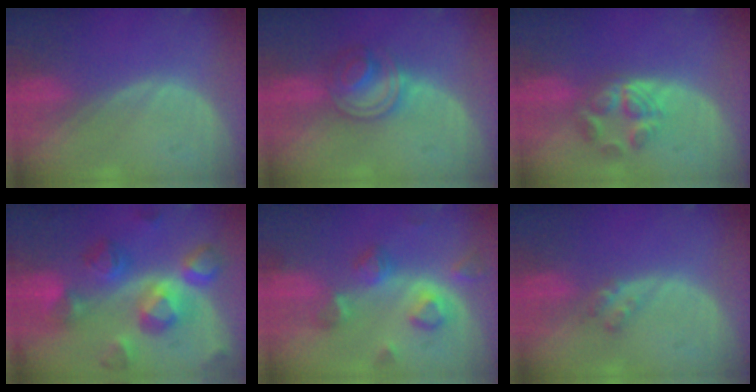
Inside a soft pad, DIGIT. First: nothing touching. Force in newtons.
{"total": 5.6, "press": 5.5, "slide": 1.3}
{"total": 6.0, "press": 5.1, "slide": 3.1}
{"total": 11.4, "press": 11.3, "slide": 0.9}
{"total": 7.1, "press": 6.8, "slide": 2.0}
{"total": 2.0, "press": 2.0, "slide": 0.2}